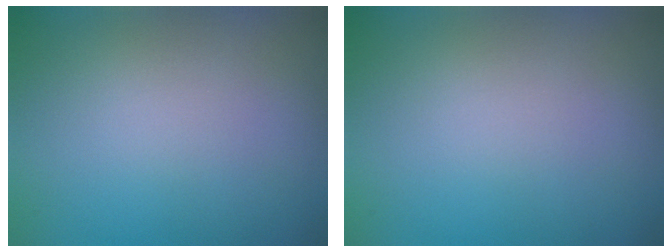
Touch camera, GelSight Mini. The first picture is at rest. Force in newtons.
{"total": 0.0}